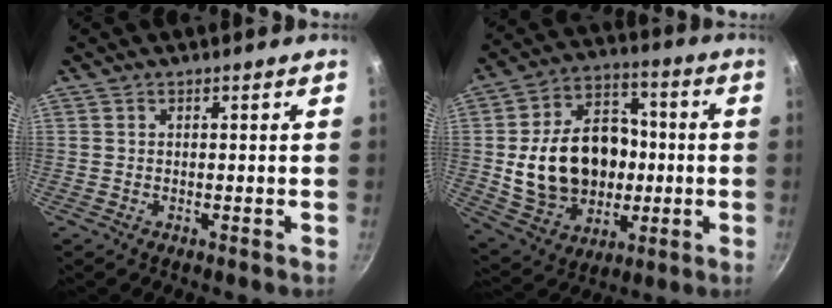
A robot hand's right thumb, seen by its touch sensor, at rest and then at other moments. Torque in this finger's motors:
{"motor_torque": [-0.62, 2.41, 1.58, -0.09, 0.53]}